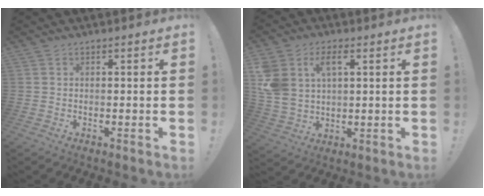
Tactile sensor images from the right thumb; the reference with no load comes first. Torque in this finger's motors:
{"motor_torque": [1.17, 2.63, 1.19, 0.09, 0.17]}